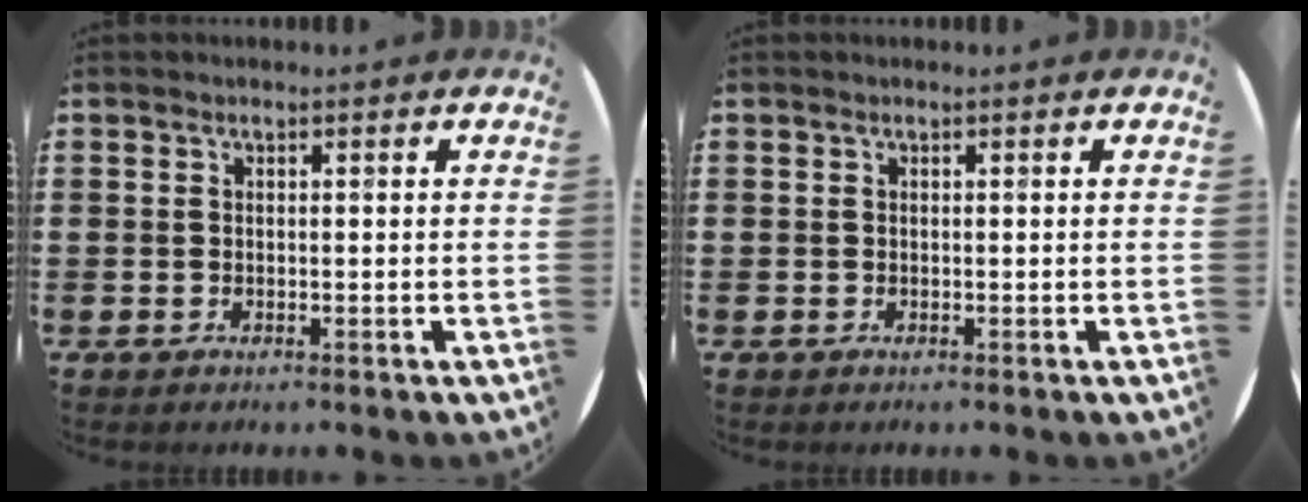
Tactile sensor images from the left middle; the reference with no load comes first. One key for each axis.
{"total": 0.0}